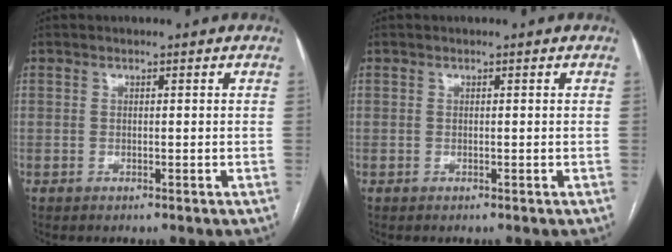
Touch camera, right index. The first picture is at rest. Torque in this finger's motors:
{"motor_torque": [0.00, 0.00, 0.00, 0.00]}